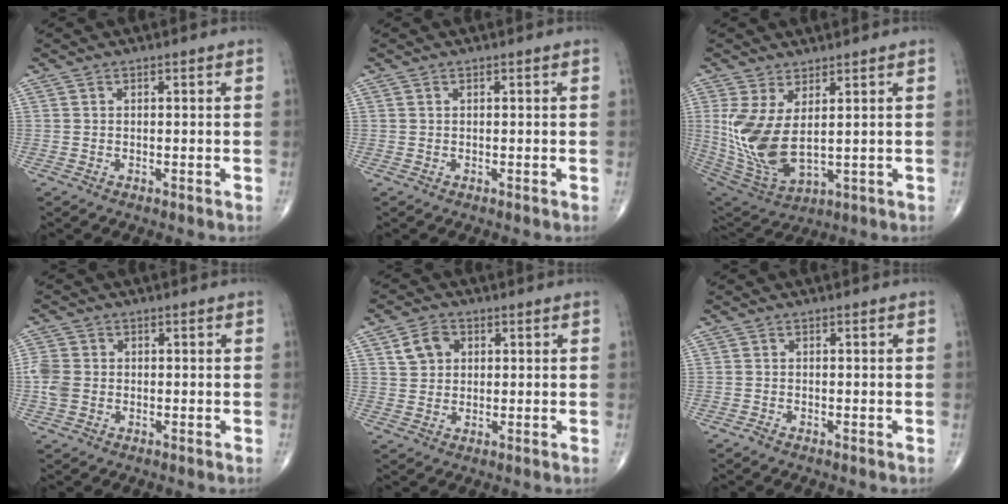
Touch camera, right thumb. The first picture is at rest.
{"total": 0.0}
{"total": 13.1, "force": [2.0, 6.2, 11.4], "torque": [-0.244, -0.025, 0.062]}
{"total": 4.7, "force": [-0.5, 3.8, 2.7], "torque": [-0.067, 0.006, -0.013]}
{"total": 5.1, "force": [1.7, 4.1, 2.6], "torque": [-0.029, 0.001, 0.029]}
{"total": 0.6, "force": [-0.5, 0.2, 0.3], "torque": [-0.011, -0.002, -0.013]}